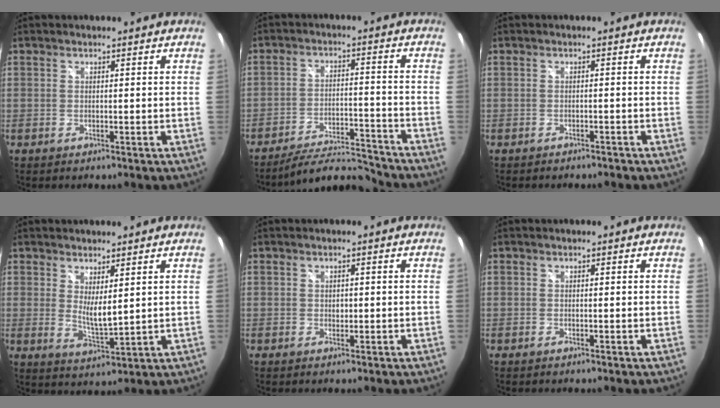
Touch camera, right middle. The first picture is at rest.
{"total": 10.1, "force": [-9.8, 1.0, 2.2], "torque": [-0.058, 0.009, -0.152]}
{"total": 2.4, "force": [-2.1, 0.8, 0.7], "torque": [-0.017, -0.012, -0.032]}
{"total": 5.0, "force": [1.9, 1.5, 4.4], "torque": [-0.074, -0.016, 0.034]}
{"total": 0.9, "force": [-0.1, 0.8, 0.3], "torque": [-0.002, 0.000, -0.002]}
{"total": 0.0}